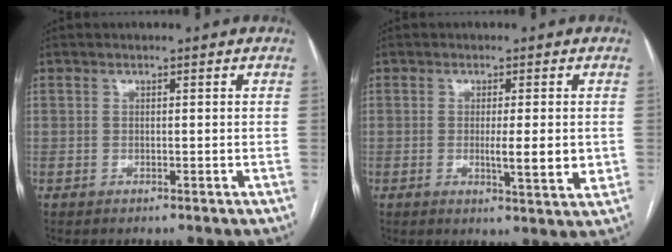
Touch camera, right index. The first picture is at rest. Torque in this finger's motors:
{"motor_torque": [1.62, 0.27, 0.52, 0.09]}